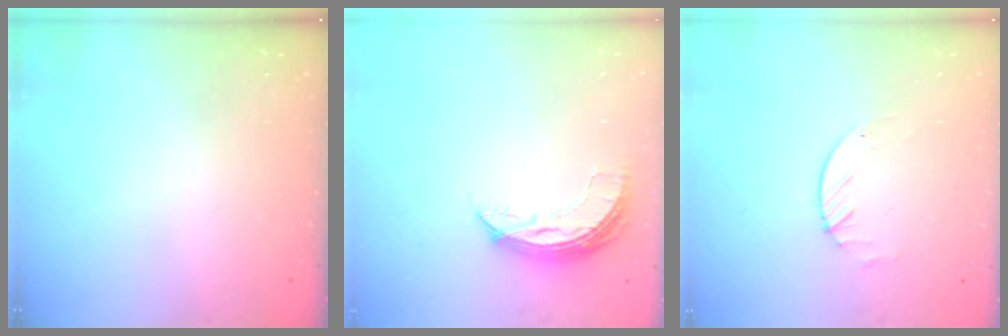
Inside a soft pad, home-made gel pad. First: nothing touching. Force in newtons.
{"total": 6.7, "press": 6.7, "slide": 0.4}
{"total": 1.7, "press": 1.7, "slide": 0.2}